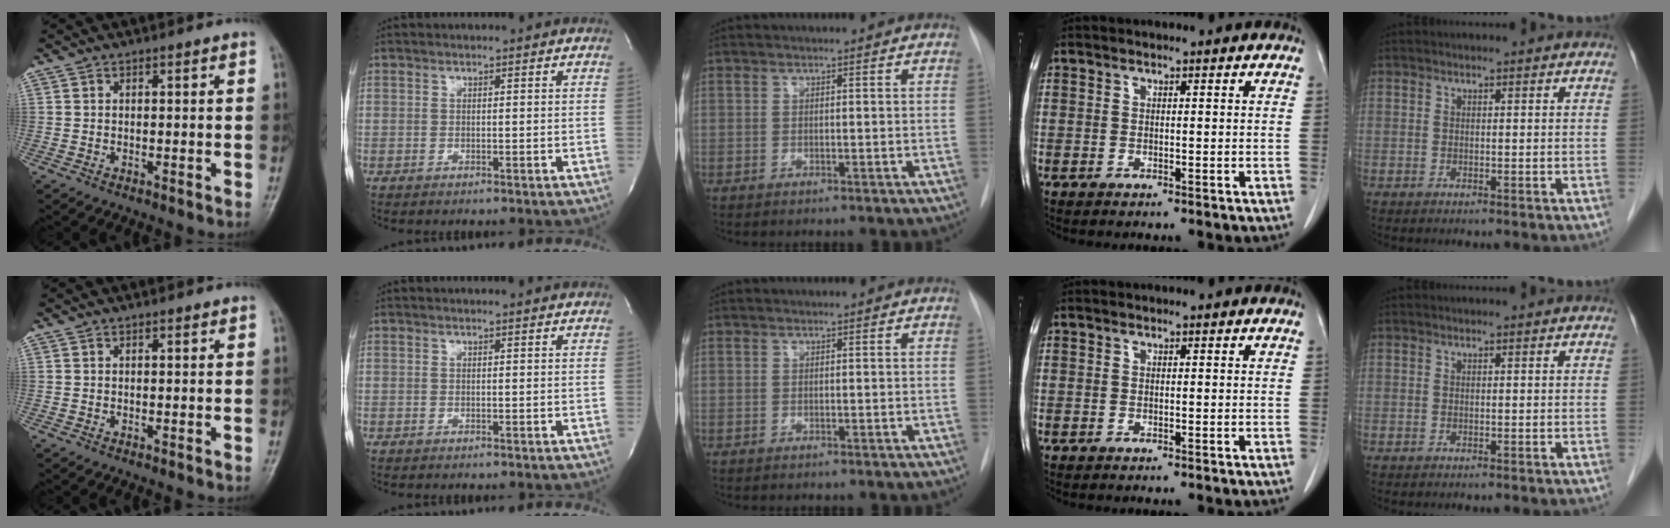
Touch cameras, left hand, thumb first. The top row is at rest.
{"thumb": {"total": 0.6, "force": [0.5, 0.2, 0.4], "torque": [-0.007, -0.002, 0.006]}, "index": {"total": 0.7, "force": [0.7, -0.1, 0.0], "torque": [-0.009, -0.008, 0.004]}}